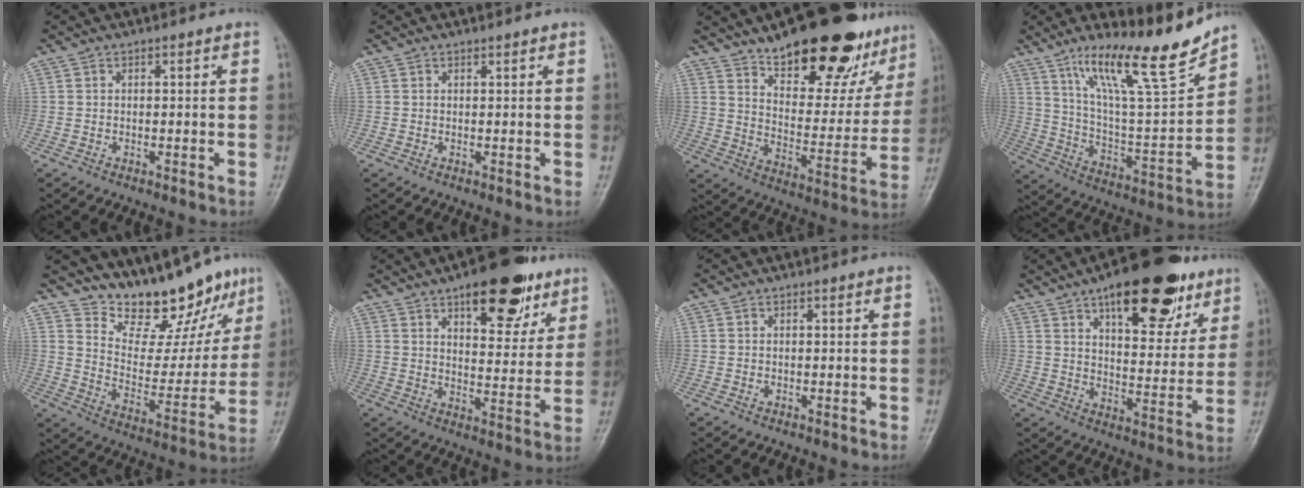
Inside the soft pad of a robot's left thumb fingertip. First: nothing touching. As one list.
[{"total": 0.5, "force": [0.5, 0.1, 0.2], "torque": [-0.005, -0.003, 0.007]}, {"total": 24.9, "force": [17.4, 9.6, 14.9], "torque": [-0.165, -0.081, 0.257]}, {"total": 19.7, "force": [14.2, 3.1, 13.3], "torque": [-0.188, -0.080, 0.248]}, {"total": 17.4, "force": [14.5, 6.8, 6.9], "torque": [-0.047, -0.100, 0.221]}, {"total": 16.3, "force": [9.8, 7.0, 11.0], "torque": [-0.102, -0.042, 0.141]}, {"total": 0.6, "force": [0.2, 0.4, 0.4], "torque": [-0.001, 0.000, 0.004]}, {"total": 22.0, "force": [13.0, 9.2, 15.2], "torque": [-0.172, -0.040, 0.196]}]